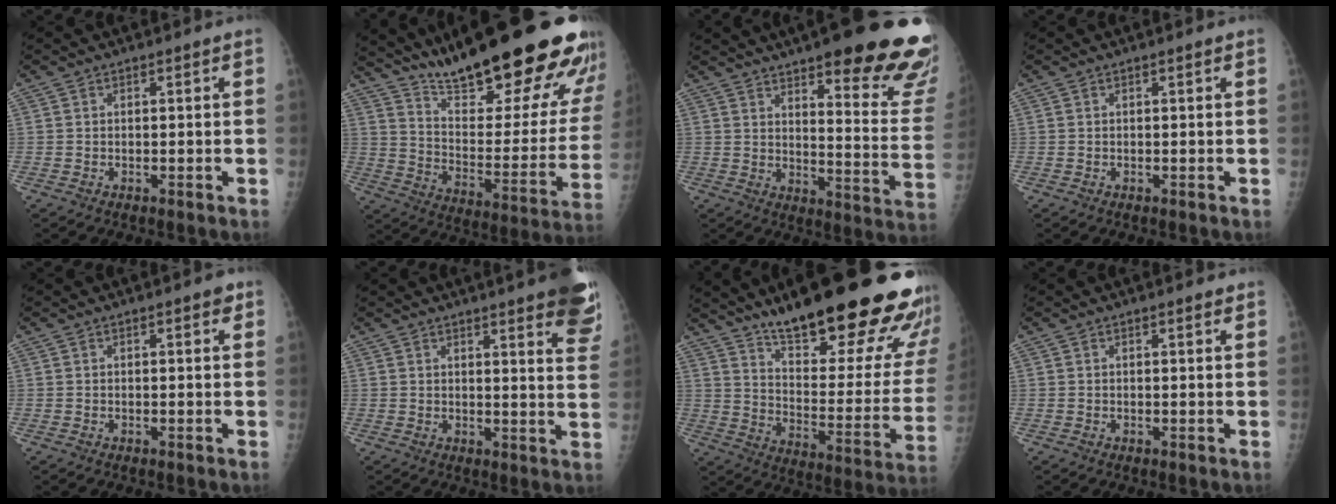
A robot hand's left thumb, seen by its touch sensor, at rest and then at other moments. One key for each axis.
{"total": 31.4, "fx": 23.6, "fy": 6.8, "fz": 19.6, "tx": -0.261, "ty": -0.118, "tz": 0.344}
{"total": 26.3, "fx": 18.1, "fy": 5.7, "fz": 18.2, "tx": -0.191, "ty": -0.088, "tz": 0.230}
{"total": 0.0}
{"total": 1.6, "fx": 0.9, "fy": 0.5, "fz": 1.2, "tx": -0.013, "ty": -0.001, "tz": 0.010}
{"total": 14.8, "fx": 9.9, "fy": 2.6, "fz": 10.6, "tx": -0.106, "ty": -0.044, "tz": 0.104}
{"total": 31.8, "fx": 22.4, "fy": 7.5, "fz": 21.3, "tx": -0.240, "ty": -0.104, "tz": 0.321}
{"total": 1.3, "fx": 1.0, "fy": 0.2, "fz": 0.8, "tx": -0.008, "ty": -0.002, "tz": 0.013}